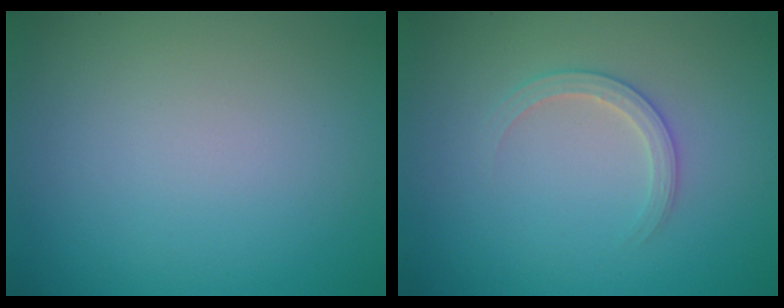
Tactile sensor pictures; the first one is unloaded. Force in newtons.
{"total": 1.9, "press": 1.9, "slide": 0.2}